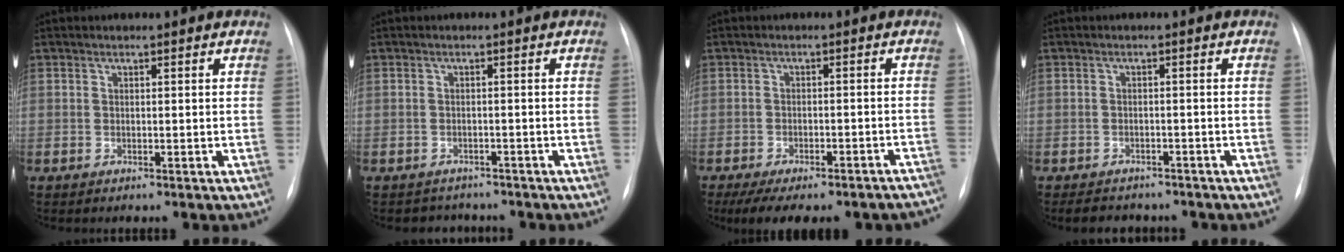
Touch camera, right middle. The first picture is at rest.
{"total": 3.1, "force": [-2.7, 1.5, -0.4], "torque": [0.002, 0.006, -0.039]}
{"total": 16.3, "force": [-13.5, 4.9, 7.8], "torque": [-0.107, 0.006, -0.168]}
{"total": 6.1, "force": [-5.2, 2.7, 1.6], "torque": [-0.022, 0.004, -0.064]}